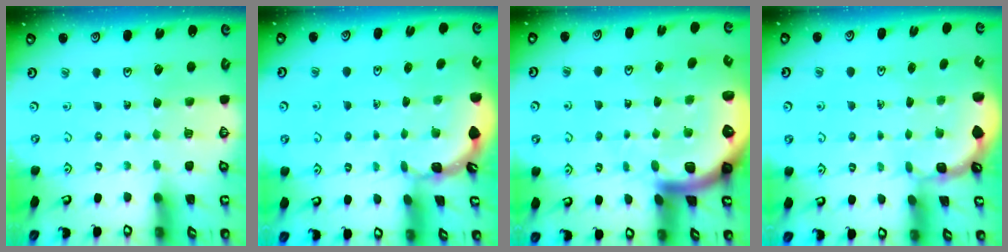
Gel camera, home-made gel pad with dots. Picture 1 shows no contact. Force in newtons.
{"total": 1.8, "press": 1.8, "slide": 0.1}
{"total": 7.9, "press": 7.8, "slide": 1.1}
{"total": 1.6, "press": 1.5, "slide": 0.4}